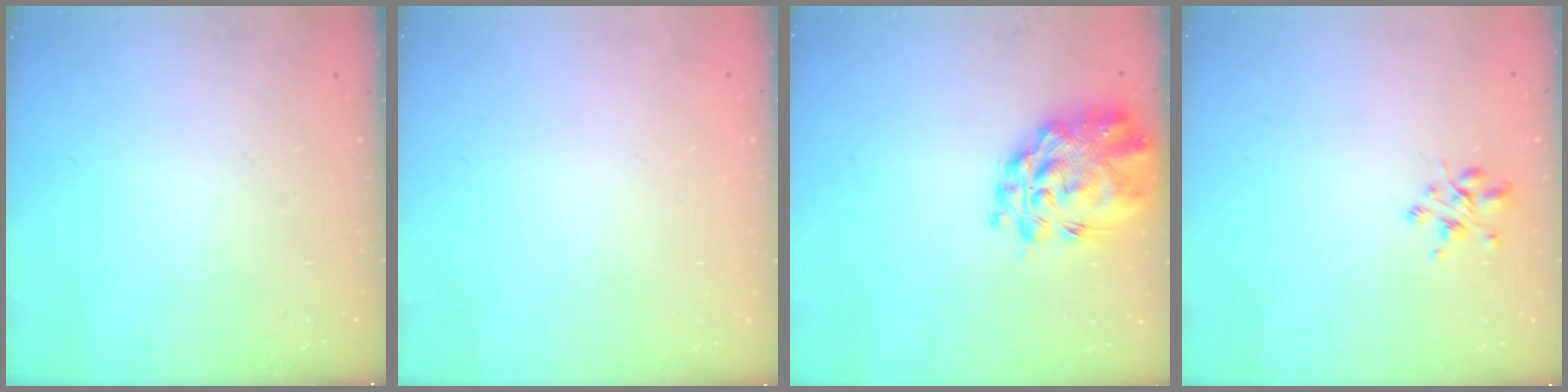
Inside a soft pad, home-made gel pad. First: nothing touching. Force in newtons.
{"total": 1.8, "press": 1.8, "slide": 0.2}
{"total": 7.5, "press": 7.0, "slide": 2.8}
{"total": 3.1, "press": 3.1, "slide": 0.5}